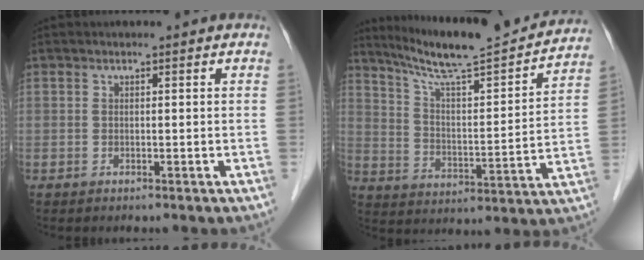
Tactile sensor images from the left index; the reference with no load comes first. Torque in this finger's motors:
{"motor_torque": [-0.03, -0.17, 0.17, 0.06]}